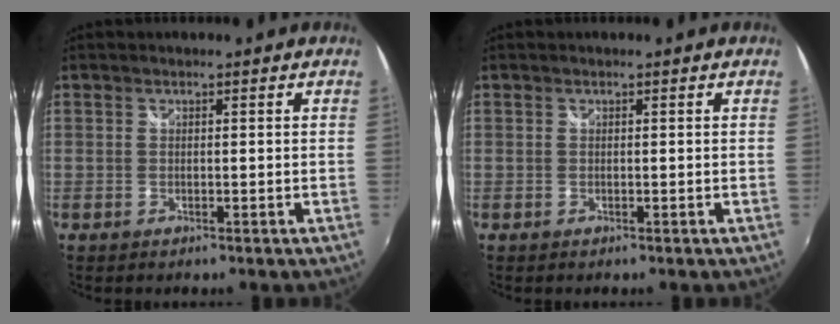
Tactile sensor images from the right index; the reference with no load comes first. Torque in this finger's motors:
{"motor_torque": [0.00, 0.00, 0.00, 0.00]}